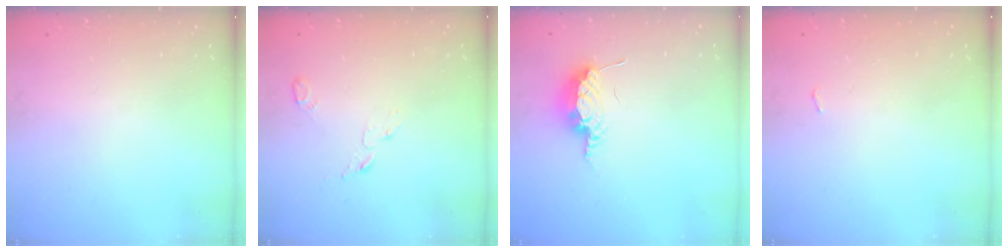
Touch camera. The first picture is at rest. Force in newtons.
{"total": 3.7, "press": 3.7, "slide": 0.3}
{"total": 14.8, "press": 9.9, "slide": 11.1}
{"total": 2.7, "press": 2.3, "slide": 1.4}